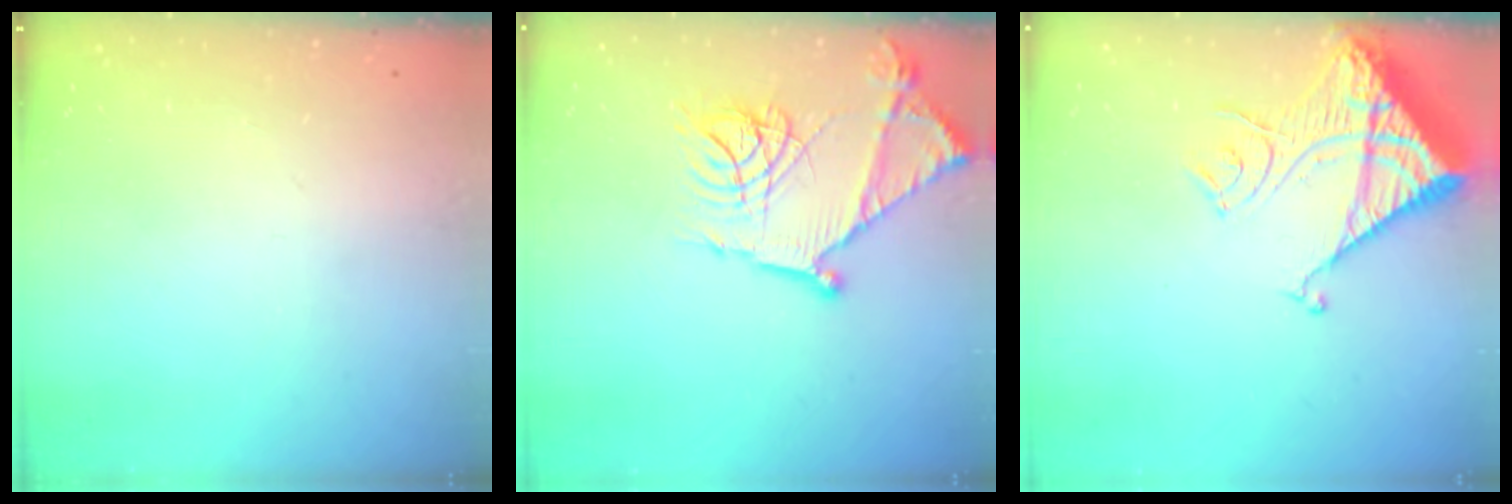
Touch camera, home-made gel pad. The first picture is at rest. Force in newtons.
{"total": 16.5, "press": 16.4, "slide": 1.1}
{"total": 15.6, "press": 15.4, "slide": 1.8}